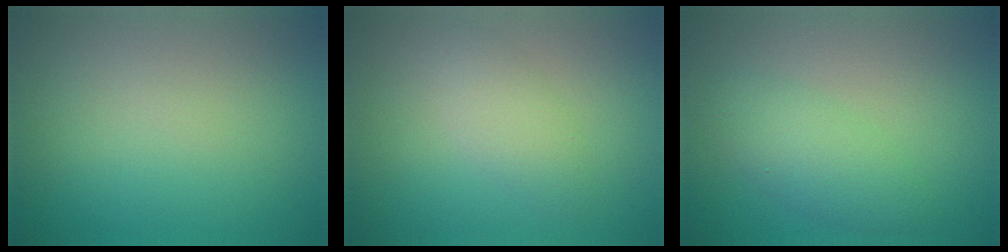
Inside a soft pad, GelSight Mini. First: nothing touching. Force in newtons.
{"total": 2.2, "press": 2.2, "slide": 0.0}
{"total": 3.2, "press": 3.2, "slide": 0.1}